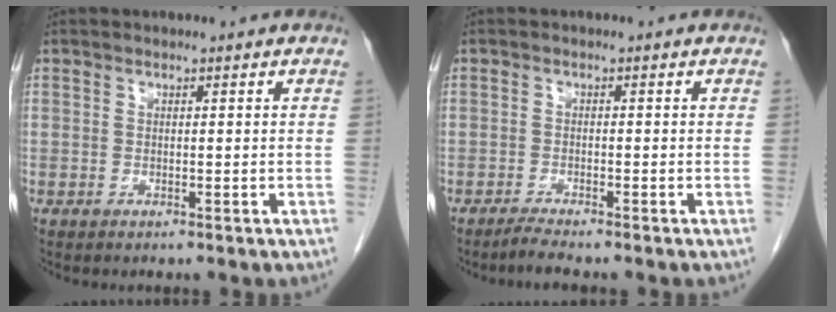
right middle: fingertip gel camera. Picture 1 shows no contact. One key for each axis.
{"total": 2.1, "fx": -1.9, "fy": -0.5, "fz": 0.8, "tx": -0.025, "ty": -0.007, "tz": -0.038}